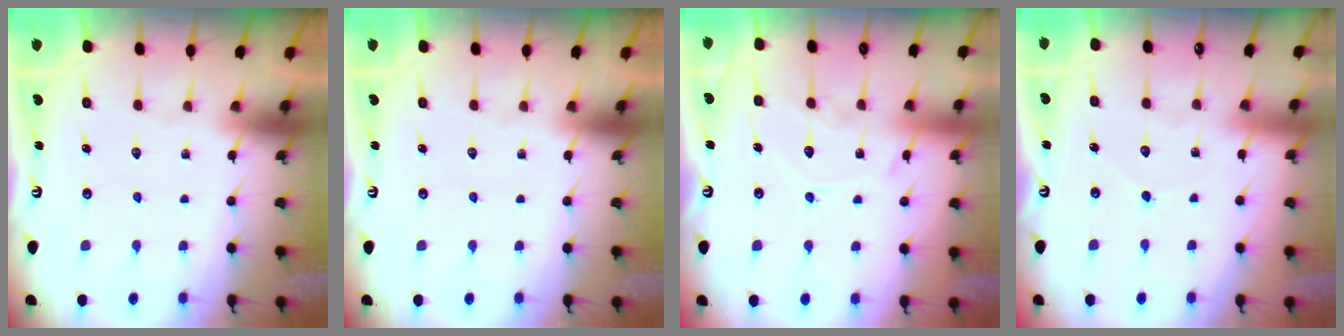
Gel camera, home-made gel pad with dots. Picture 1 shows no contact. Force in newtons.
{"total": 0.0}
{"total": 10.8, "press": 10.8, "slide": 0.8}
{"total": 3.5, "press": 3.5, "slide": 0.4}